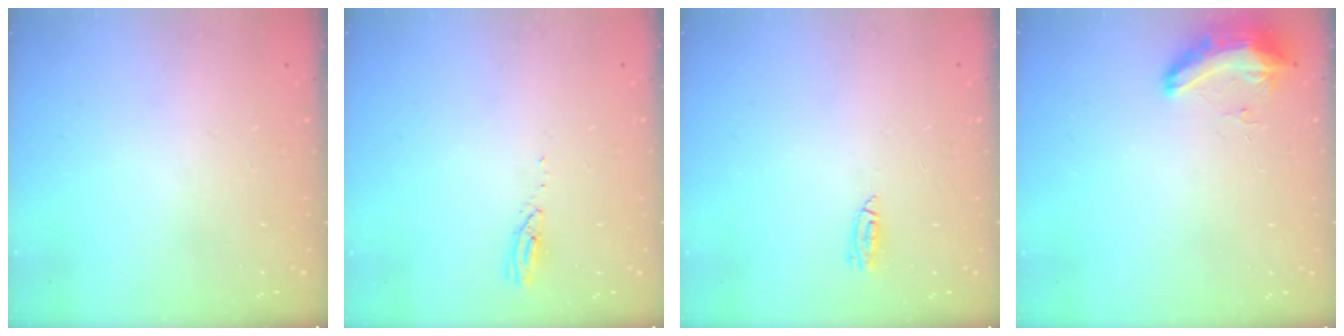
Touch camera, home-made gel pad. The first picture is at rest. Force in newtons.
{"total": 2.8, "press": 2.8, "slide": 0.4}
{"total": 4.1, "press": 3.5, "slide": 2.1}
{"total": 8.3, "press": 8.3, "slide": 0.9}